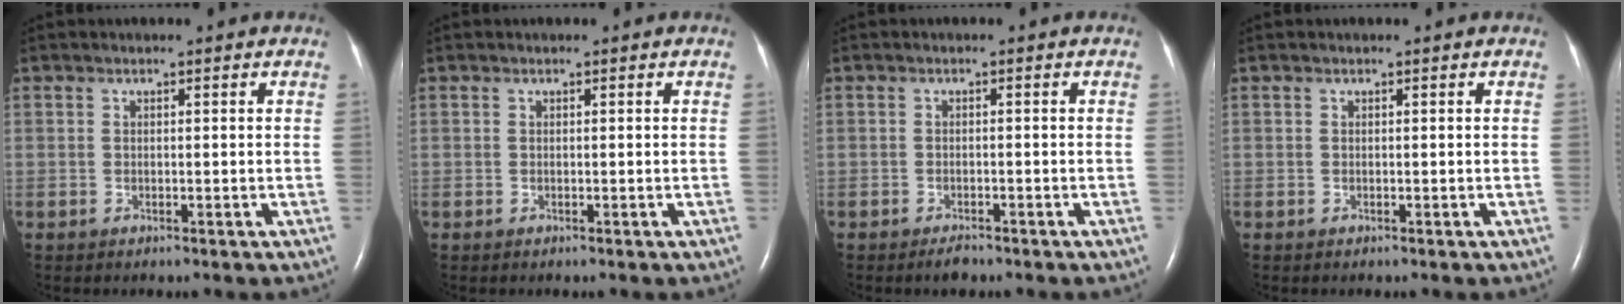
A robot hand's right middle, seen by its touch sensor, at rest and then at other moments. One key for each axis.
{"total": 0.0}
{"total": 1.6, "fx": -1.3, "fy": 0.5, "fz": 0.8, "tx": -0.019, "ty": -0.002, "tz": -0.018}
{"total": 0.0}